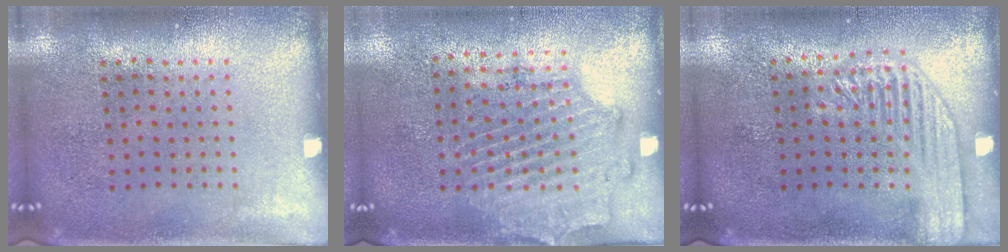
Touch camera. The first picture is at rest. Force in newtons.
{"total": 1.7, "press": 1.5, "slide": 0.8}
{"total": 2.0, "press": 1.8, "slide": 0.7}